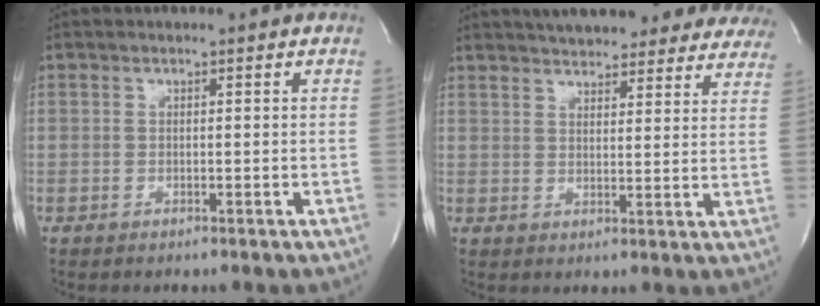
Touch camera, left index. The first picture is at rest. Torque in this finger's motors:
{"motor_torque": [0.67, -0.31, 0.20, 0.01]}